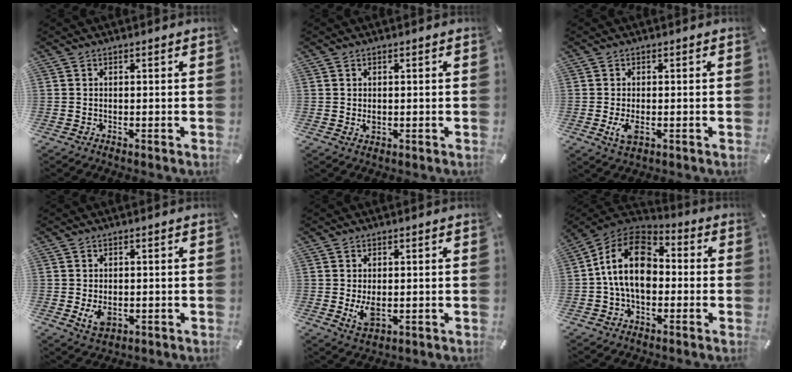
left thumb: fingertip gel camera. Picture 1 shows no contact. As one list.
[{"total": 1.4, "force": [0.0, 1.1, 0.9], "torque": [-0.018, 0.002, 0.000]}, {"total": 4.0, "force": [-0.8, 2.0, 3.3], "torque": [-0.083, -0.007, -0.019]}, {"total": 4.1, "force": [-0.6, 2.8, 2.9], "torque": [-0.062, -0.006, -0.014]}, {"total": 4.6, "force": [-0.2, 2.8, 3.7], "torque": [-0.080, -0.007, -0.005]}, {"total": 15.1, "force": [-0.5, 10.3, 11.0], "torque": [-0.229, 0.016, -0.014]}]